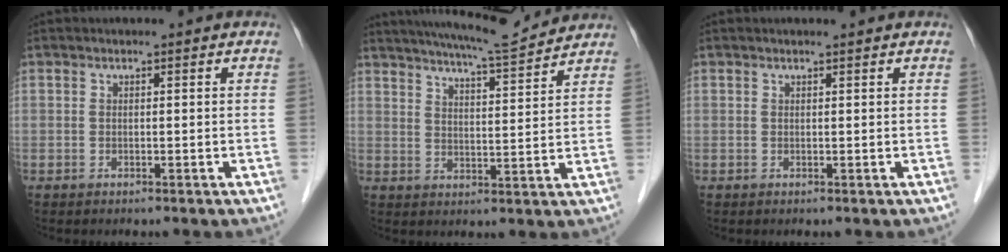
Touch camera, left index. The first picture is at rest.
{"total": 11.5, "force": [10.8, 0.1, 4.1], "torque": [-0.068, 0.006, 0.156]}
{"total": 1.1, "force": [0.9, 0.0, 0.5], "torque": [-0.009, 0.007, 0.016]}